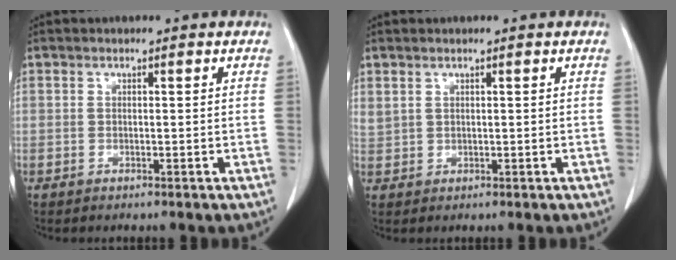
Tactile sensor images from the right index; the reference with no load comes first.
{"total": 1.7, "force": [1.1, 1.0, 0.7], "torque": [-0.020, 0.014, 0.033]}